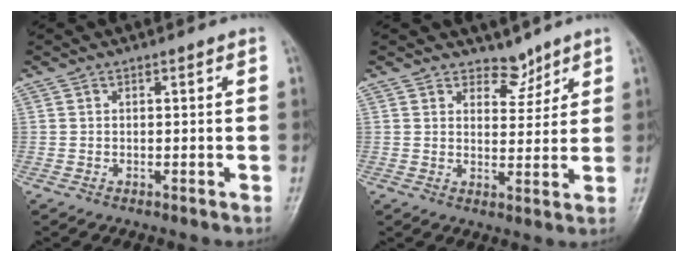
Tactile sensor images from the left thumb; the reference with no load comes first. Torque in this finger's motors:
{"motor_torque": [-0.18, -0.06, -0.37, -0.33, 0.01]}